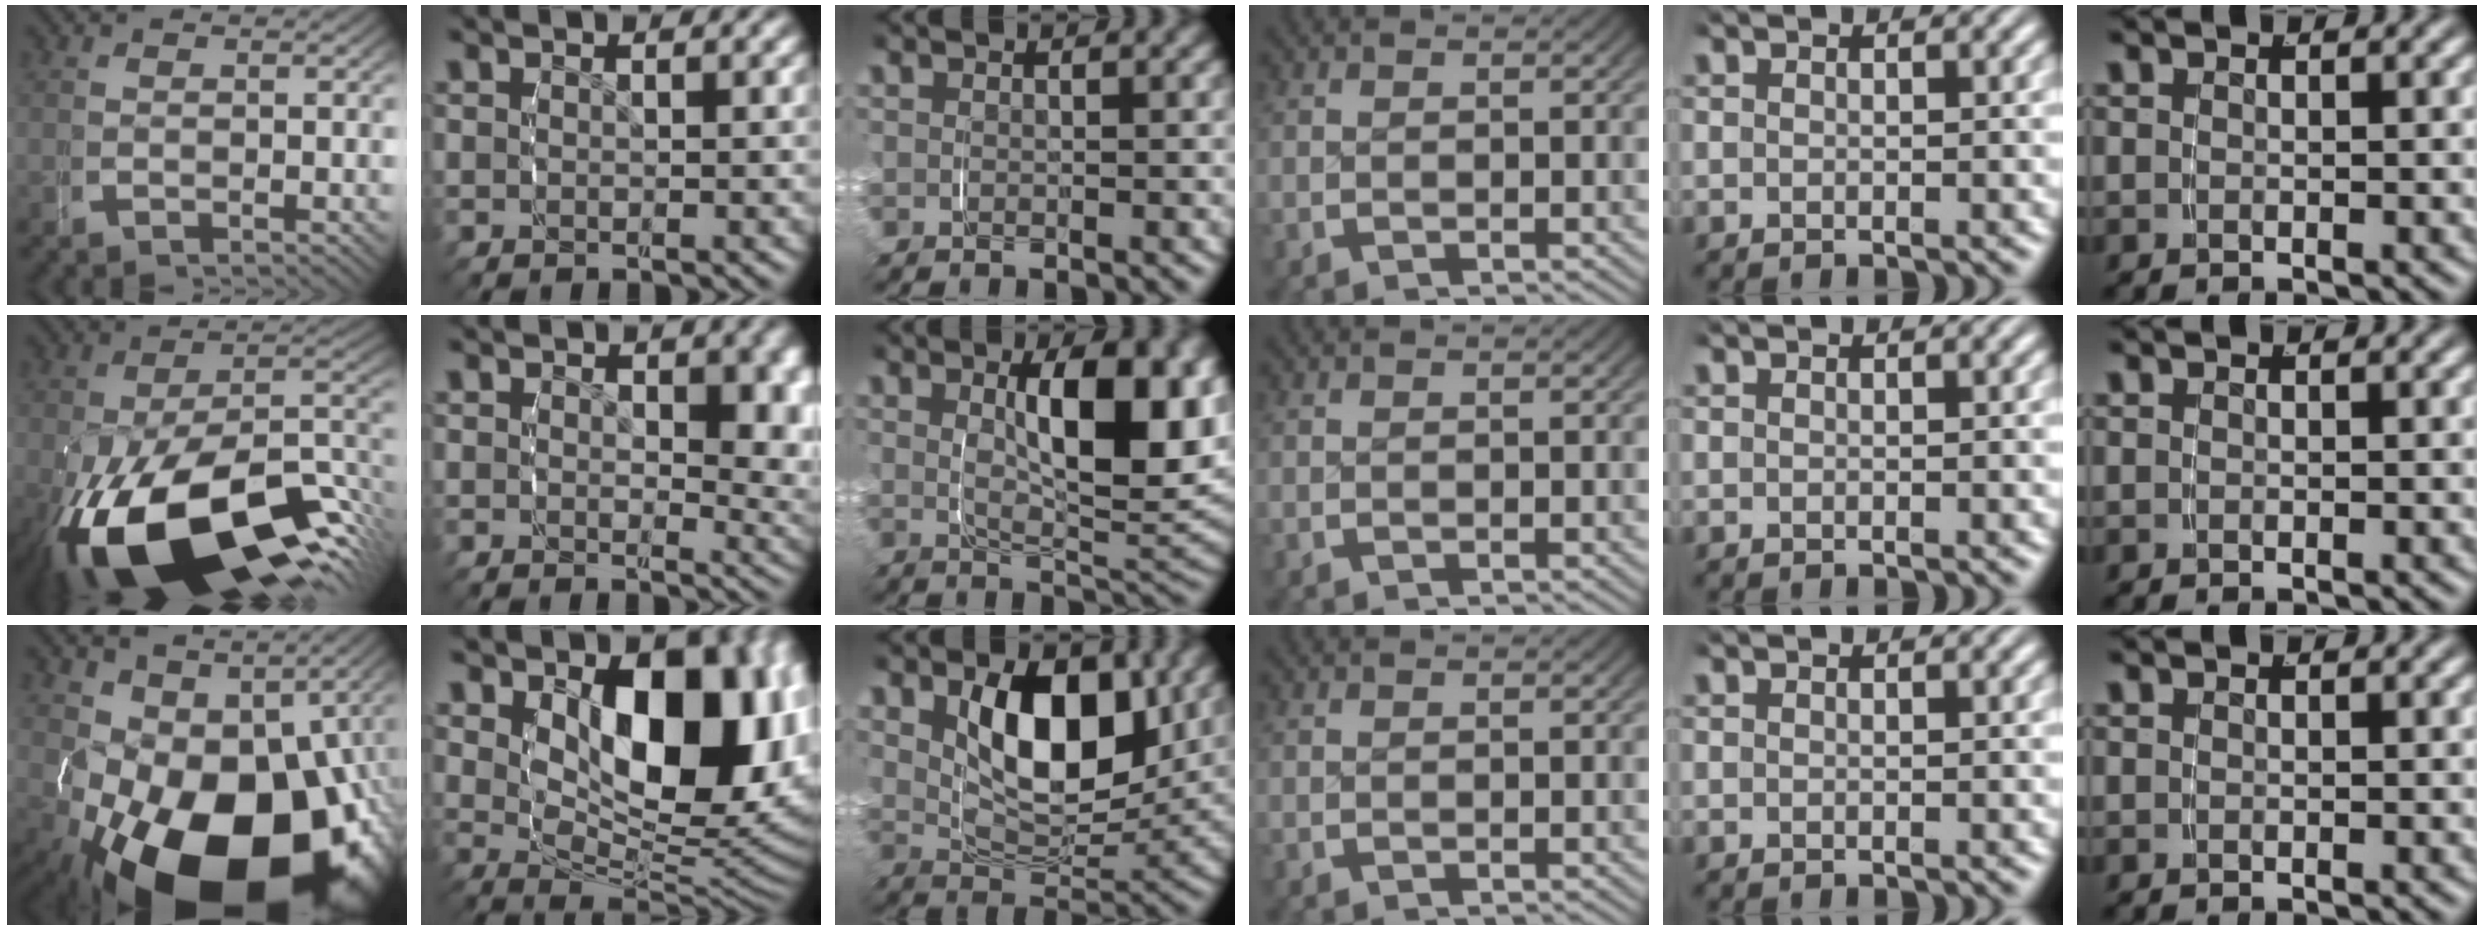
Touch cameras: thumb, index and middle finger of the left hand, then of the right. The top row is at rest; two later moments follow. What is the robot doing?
{"motion": "grasp_and_lifting", "object": "plastic wrap"}